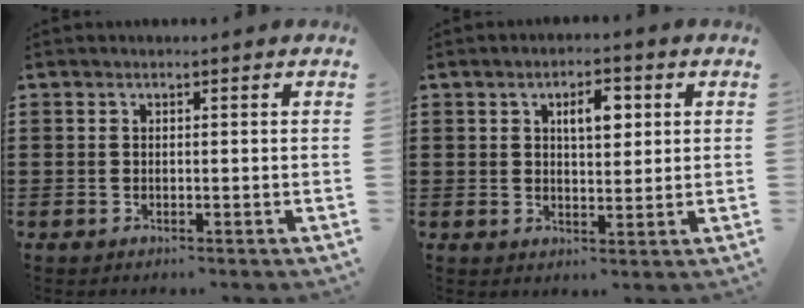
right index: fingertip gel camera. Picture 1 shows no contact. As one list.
[{"total": 4.3, "force": [1.5, 1.9, 3.6], "torque": [-0.051, 0.002, 0.018]}]